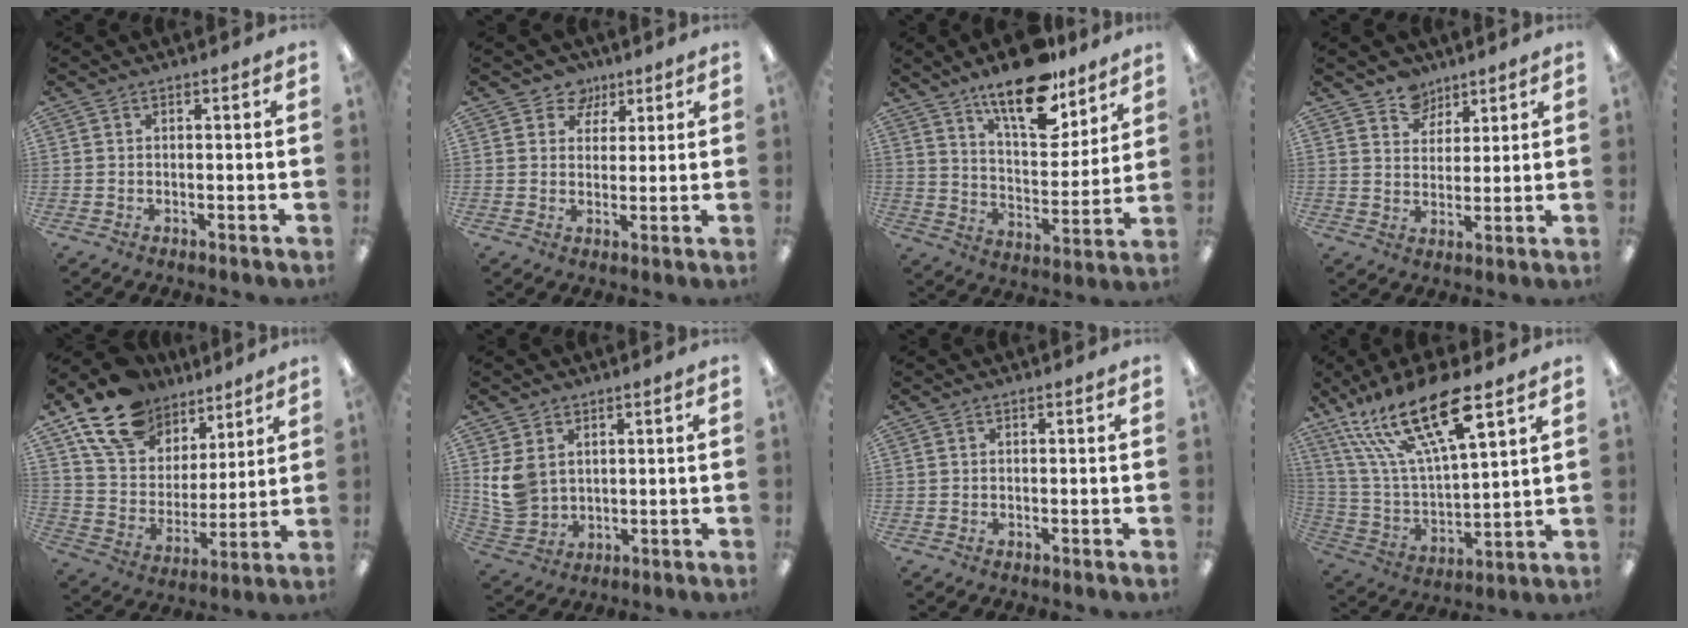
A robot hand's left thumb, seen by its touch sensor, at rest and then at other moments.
{"total": 5.8, "force": [3.5, 4.4, 1.0], "torque": [-0.008, -0.018, 0.061]}
{"total": 17.3, "force": [13.1, 6.3, 9.4], "torque": [-0.148, -0.081, 0.222]}
{"total": 6.8, "force": [5.4, 4.1, 0.3], "torque": [-0.008, -0.035, 0.101]}
{"total": 17.4, "force": [12.4, 10.6, 6.3], "torque": [-0.131, -0.067, 0.232]}
{"total": 8.2, "force": [2.7, 6.6, 4.1], "torque": [-0.107, -0.004, 0.054]}
{"total": 0.0}
{"total": 21.5, "force": [13.6, 7.0, 15.0], "torque": [-0.297, -0.078, 0.229]}